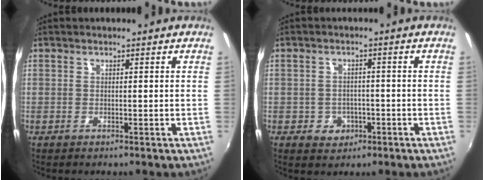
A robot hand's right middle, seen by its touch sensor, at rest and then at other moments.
{"total": 4.7, "force": [-1.7, 4.2, 1.3], "torque": [-0.035, 0.004, -0.018]}